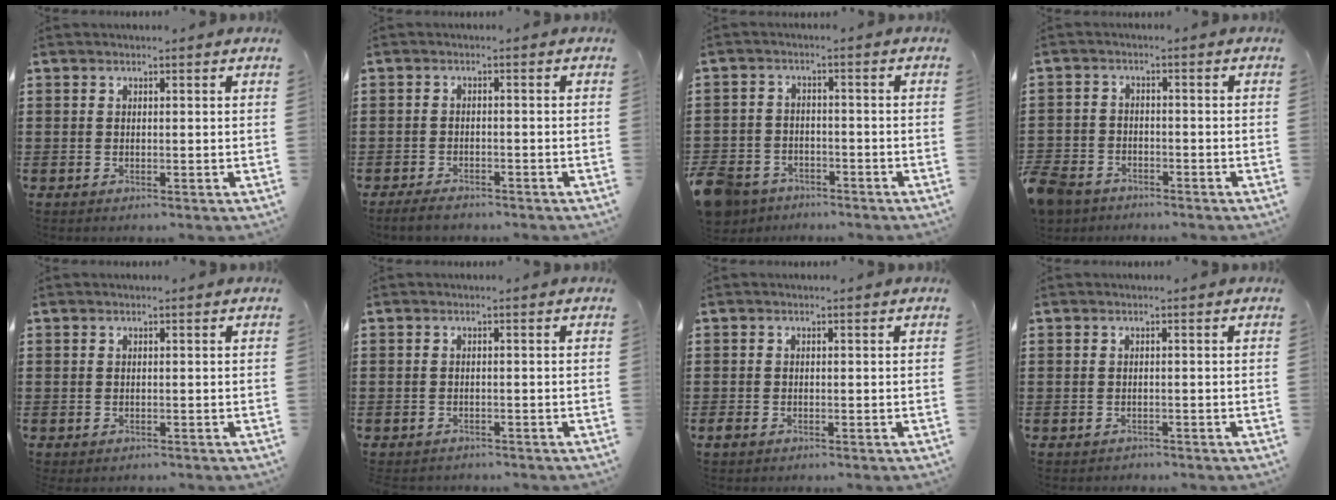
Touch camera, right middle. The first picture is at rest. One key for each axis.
{"total": 2.1, "fx": -1.8, "fy": 0.6, "fz": 0.9, "tx": -0.025, "ty": 0.000, "tz": -0.039}
{"total": 5.7, "fx": -4.9, "fy": 2.4, "fz": 1.5, "tx": -0.063, "ty": 0.003, "tz": -0.108}
{"total": 4.1, "fx": -3.7, "fy": 1.6, "fz": 0.7, "tx": -0.043, "ty": -0.005, "tz": -0.085}
{"total": 0.0}
{"total": 0.9, "fx": -0.9, "fy": 0.3, "fz": 0.0, "tx": -0.004, "ty": 0.001, "tz": -0.019}
{"total": 1.0, "fx": -0.6, "fy": 0.7, "fz": 0.3, "tx": -0.014, "ty": -0.003, "tz": -0.015}
{"total": 0.6, "fx": -0.6, "fy": 0.2, "fz": 0.0, "tx": -0.002, "ty": 0.000, "tz": -0.013}